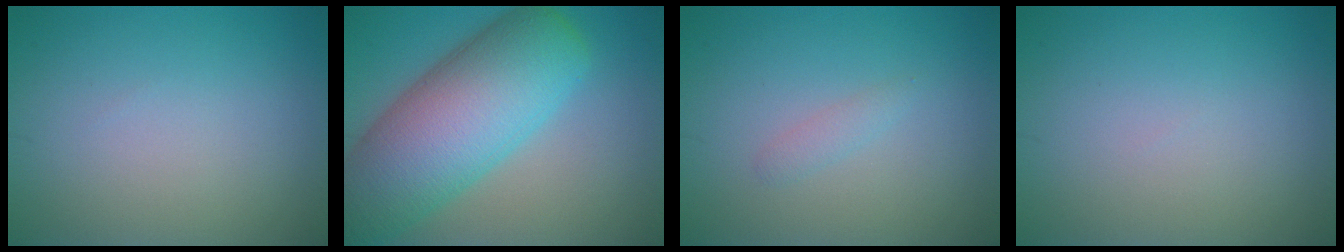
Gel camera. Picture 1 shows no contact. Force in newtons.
{"total": 12.2, "press": 12.2, "slide": 0.6}
{"total": 0.9, "press": 0.9, "slide": 0.0}
{"total": 0.0}